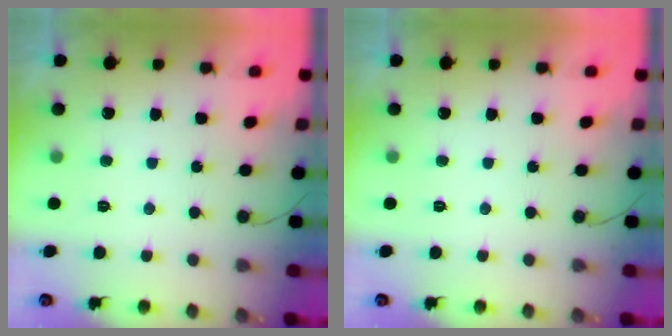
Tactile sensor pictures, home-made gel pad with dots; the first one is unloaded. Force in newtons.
{"total": 0.0}